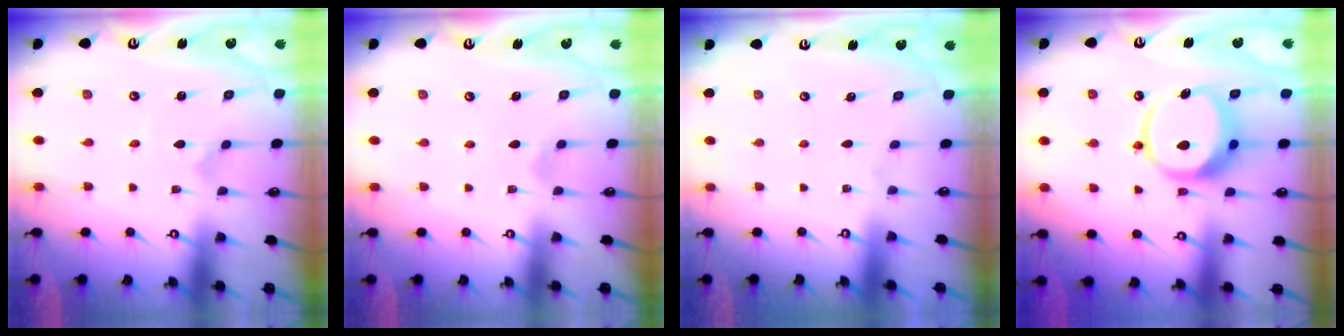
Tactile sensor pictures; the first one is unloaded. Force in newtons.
{"total": 1.9, "press": 1.8, "slide": 0.6}
{"total": 0.0}
{"total": 11.8, "press": 11.7, "slide": 1.6}